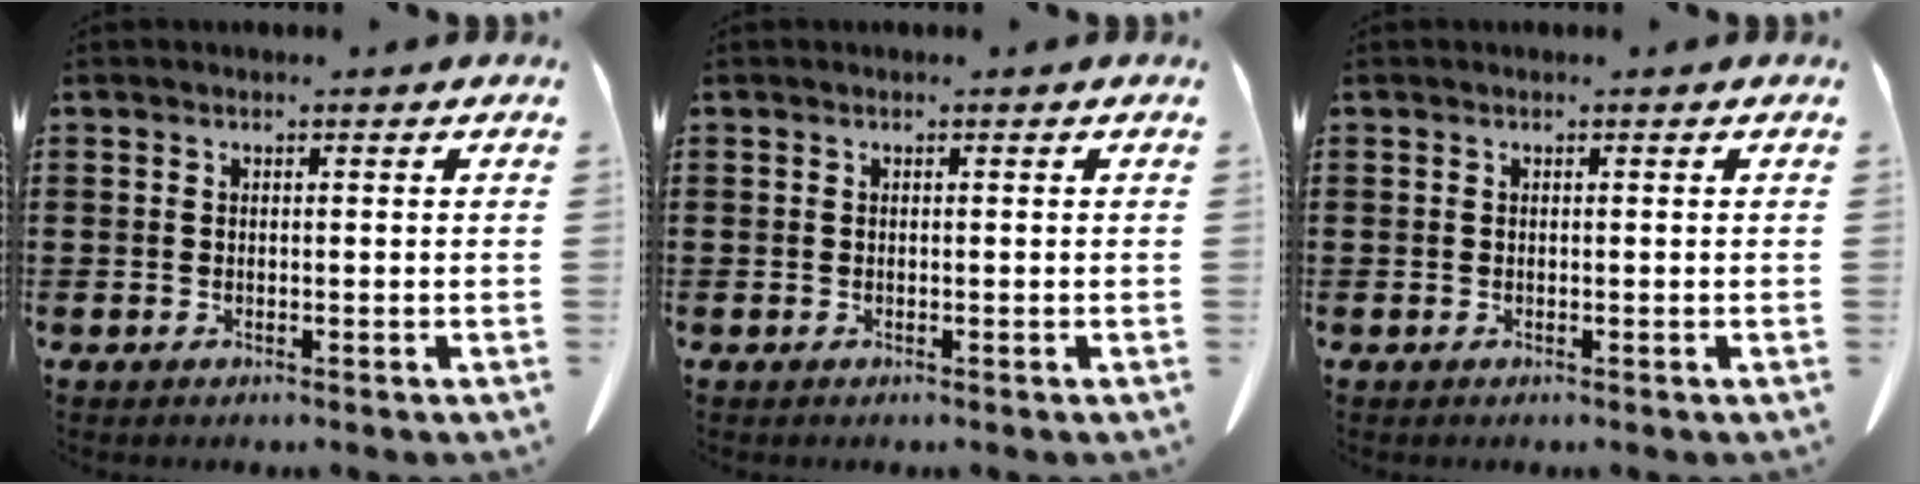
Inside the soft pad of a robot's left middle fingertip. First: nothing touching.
{"total": 0.0}
{"total": 0.0}